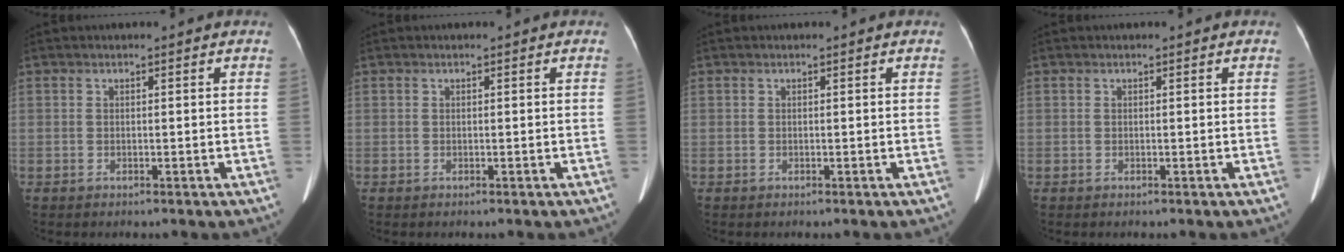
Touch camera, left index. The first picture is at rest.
{"total": 0.0}
{"total": 0.0}
{"total": 0.0}